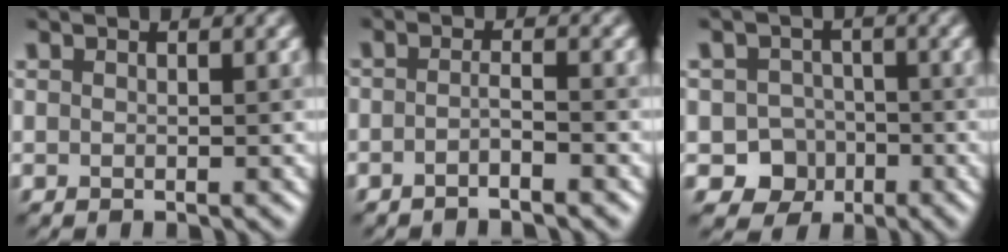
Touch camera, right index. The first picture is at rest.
{"total": 1.7, "force": [-1.1, 0.4, 1.3], "torque": [-0.014, 0.007, -0.025]}
{"total": 5.0, "force": [-1.9, 4.5, 0.9], "torque": [0.020, 0.003, -0.044]}